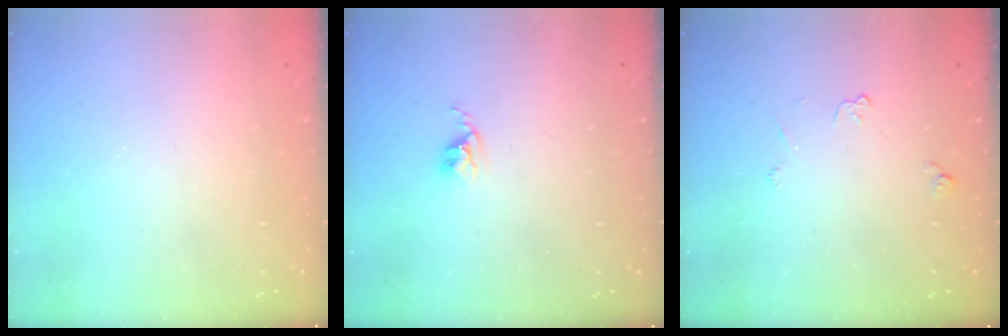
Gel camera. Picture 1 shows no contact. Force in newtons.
{"total": 2.6, "press": 2.6, "slide": 0.4}
{"total": 3.4, "press": 3.4, "slide": 0.6}